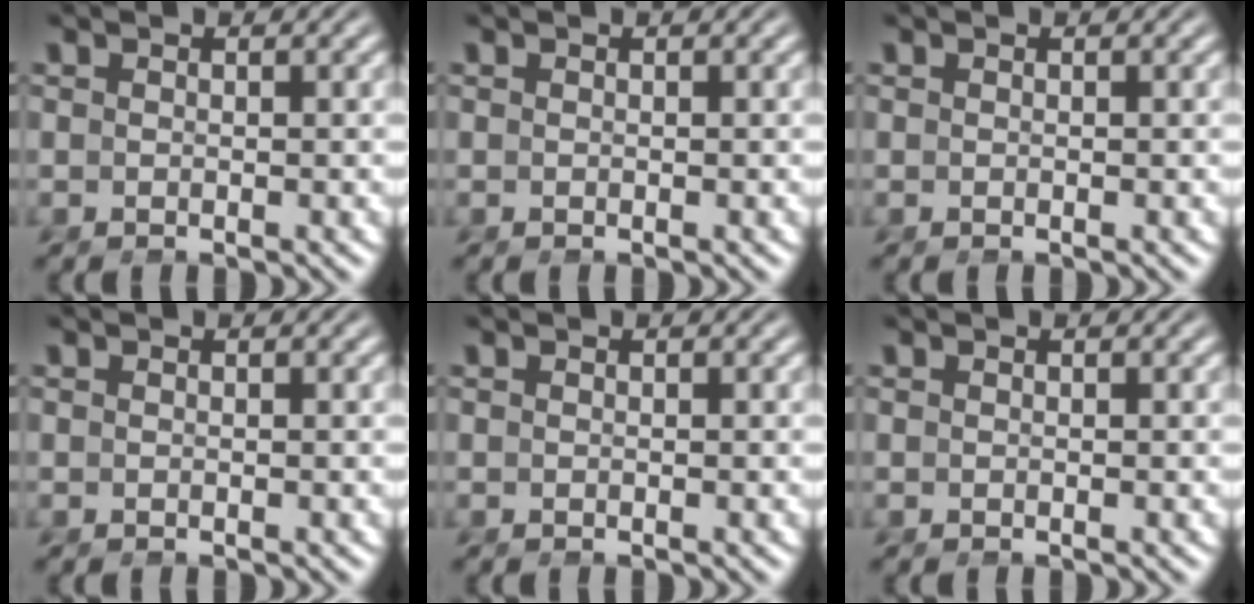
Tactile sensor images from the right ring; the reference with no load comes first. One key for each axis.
{"total": 0.0}
{"total": 0.0}
{"total": 0.0}
{"total": 0.0}
{"total": 0.0}